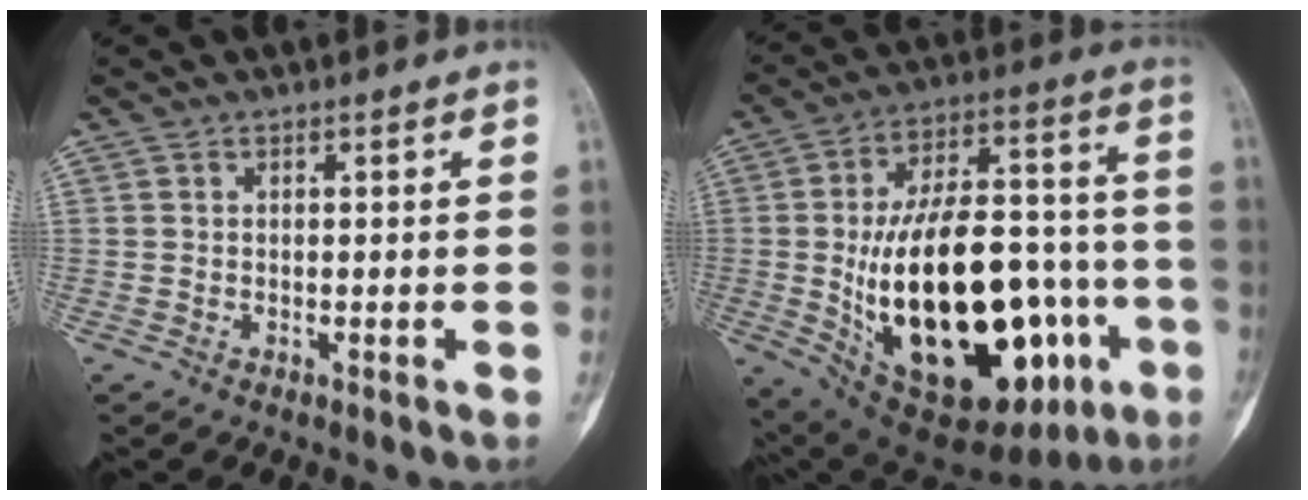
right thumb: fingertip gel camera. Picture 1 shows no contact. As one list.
[{"total": 35.0, "force": [-7.6, 16.5, 29.9], "torque": [-0.480, 0.007, -0.091]}]